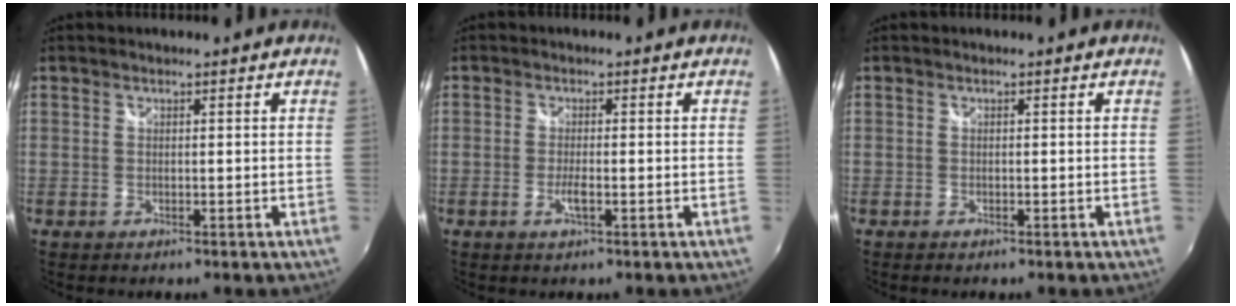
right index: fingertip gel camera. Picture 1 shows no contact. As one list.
[{"total": 2.1, "force": [-0.8, 0.2, 1.9], "torque": [-0.041, -0.004, -0.016]}, {"total": 0.0}]